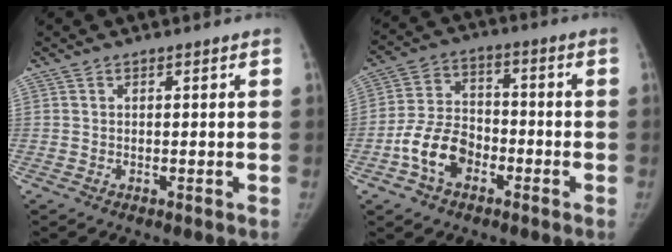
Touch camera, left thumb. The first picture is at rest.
{"total": 9.9, "force": [-4.3, 6.8, 5.8], "torque": [-0.095, 0.033, -0.082]}